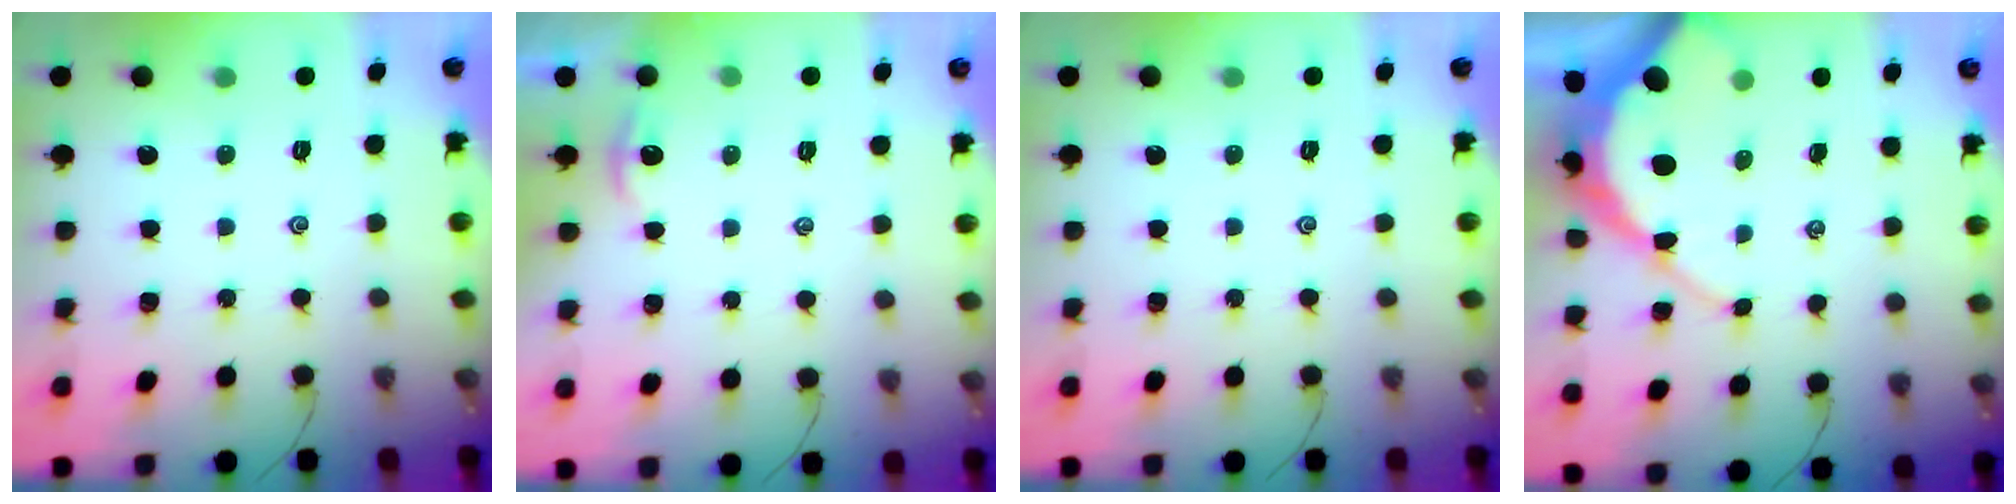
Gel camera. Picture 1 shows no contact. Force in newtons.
{"total": 2.0, "press": 2.0, "slide": 0.1}
{"total": 0.0}
{"total": 11.4, "press": 11.3, "slide": 0.9}